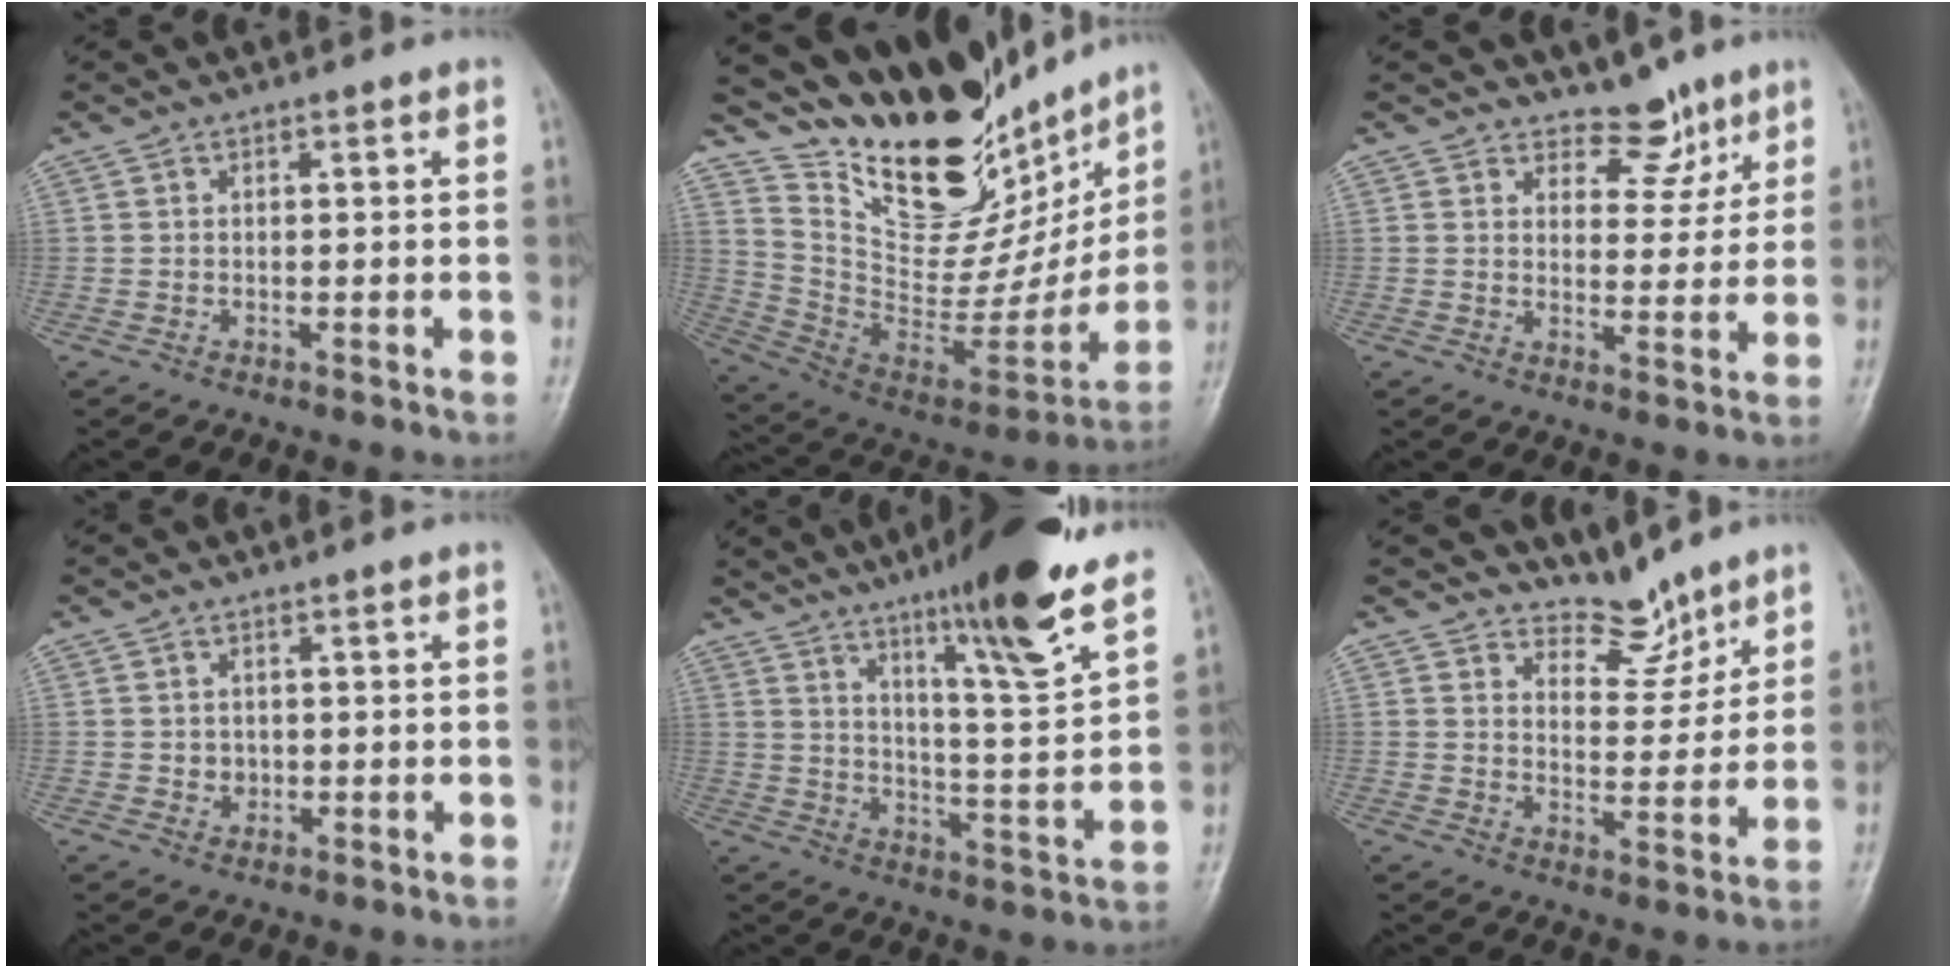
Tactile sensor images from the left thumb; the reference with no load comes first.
{"total": 28.5, "force": [21.7, 11.6, 14.5], "torque": [-0.191, -0.100, 0.359]}
{"total": 6.2, "force": [4.9, 3.5, 1.5], "torque": [0.016, -0.035, 0.076]}
{"total": 1.8, "force": [0.2, 1.6, 0.7], "torque": [-0.002, 0.000, 0.008]}
{"total": 17.7, "force": [11.8, 1.5, 13.1], "torque": [-0.182, -0.067, 0.184]}
{"total": 6.6, "force": [5.9, 2.9, 0.8], "torque": [0.019, -0.054, 0.107]}